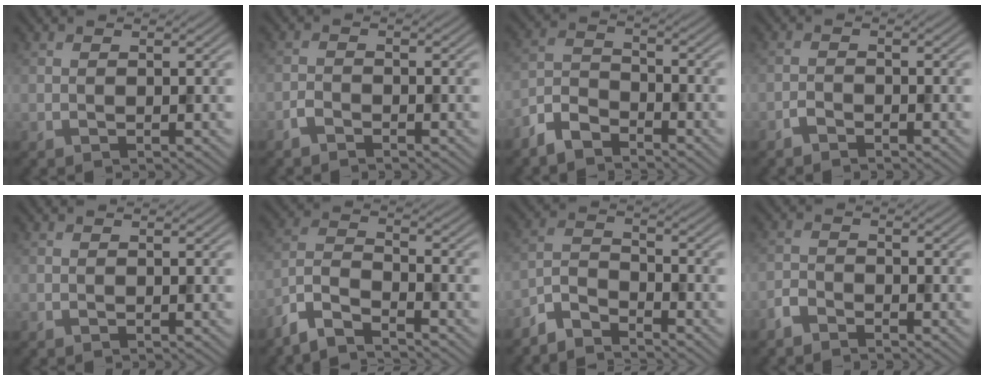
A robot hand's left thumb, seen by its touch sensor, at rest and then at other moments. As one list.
[{"total": 1.5, "force": [-1.3, 0.5, 0.6], "torque": [-0.013, 0.002, -0.031]}, {"total": 5.1, "force": [-4.1, 2.0, 2.2], "torque": [-0.048, -0.003, -0.099]}, {"total": 1.3, "force": [-1.2, 0.4, 0.5], "torque": [-0.009, 0.002, -0.028]}, {"total": 0.0}, {"total": 5.9, "force": [-5.0, 1.4, 2.9], "torque": [-0.064, -0.003, -0.115]}, {"total": 4.5, "force": [-4.0, 1.1, 1.6], "torque": [-0.040, -0.001, -0.095]}, {"total": 2.1, "force": [-1.9, 0.8, 0.6], "torque": [-0.013, 0.000, -0.047]}]